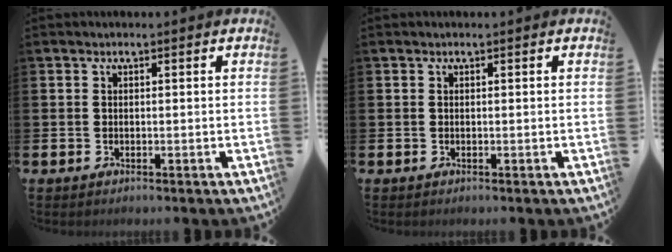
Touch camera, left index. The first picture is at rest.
{"total": 0.0}